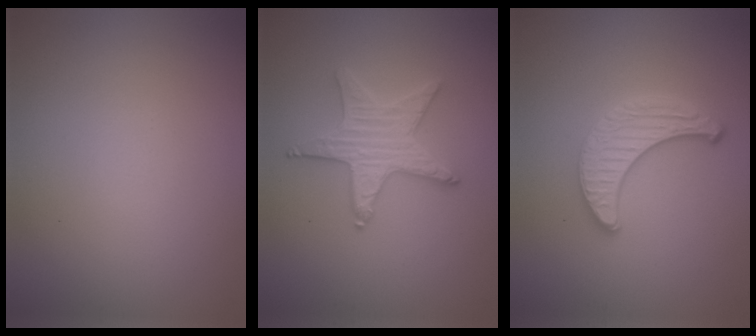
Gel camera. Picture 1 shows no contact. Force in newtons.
{"total": 3.3, "press": 3.3, "slide": 0.4}
{"total": 3.0, "press": 2.8, "slide": 0.9}